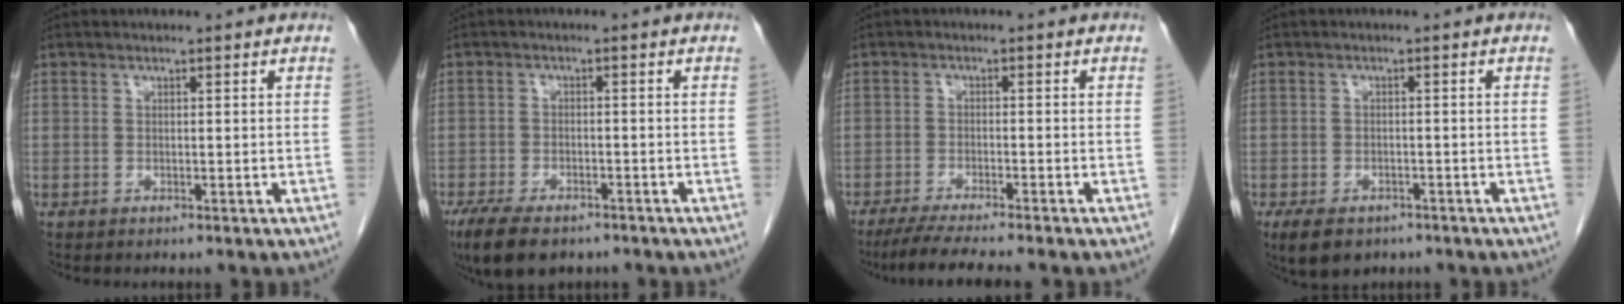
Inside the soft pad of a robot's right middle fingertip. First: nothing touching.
{"total": 8.9, "force": [-6.5, 3.5, 4.9], "torque": [-0.085, -0.010, -0.100]}
{"total": 7.0, "force": [-5.9, -0.5, 3.7], "torque": [-0.053, -0.021, -0.097]}
{"total": 6.1, "force": [-4.2, 3.3, 2.9], "torque": [-0.051, -0.006, -0.059]}